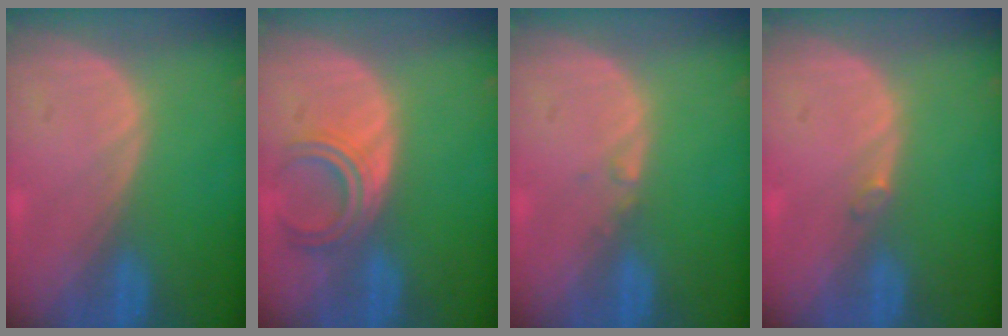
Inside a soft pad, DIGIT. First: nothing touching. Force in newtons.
{"total": 4.5, "press": 4.5, "slide": 0.7}
{"total": 0.6, "press": 0.6, "slide": 0.2}
{"total": 0.6, "press": 0.6, "slide": 0.1}